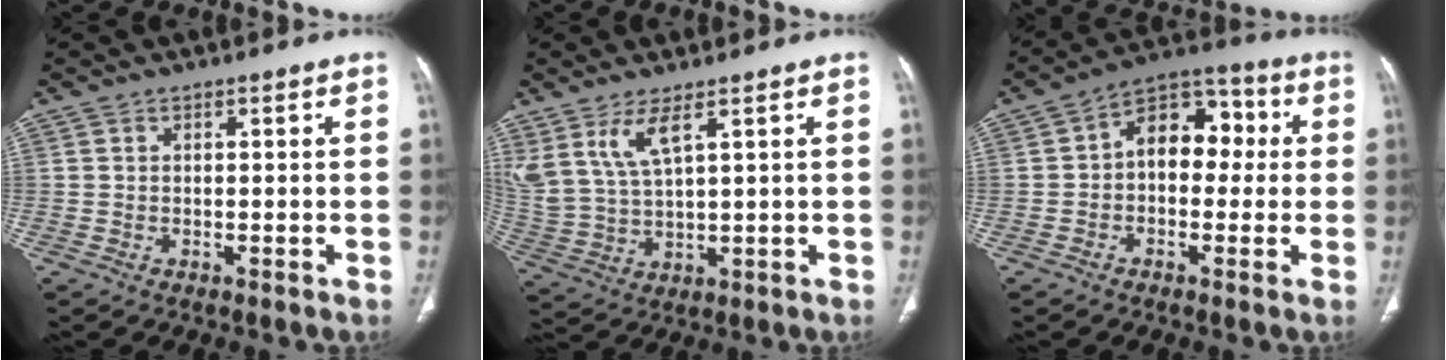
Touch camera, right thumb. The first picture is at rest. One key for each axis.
{"total": 8.7, "fx": 4.8, "fy": 2.7, "fz": 6.7, "tx": -0.153, "ty": -0.023, "tz": 0.112}
{"total": 11.1, "fx": 0.7, "fy": 7.6, "fz": 8.1, "tx": -0.081, "ty": 0.037, "tz": -0.004}